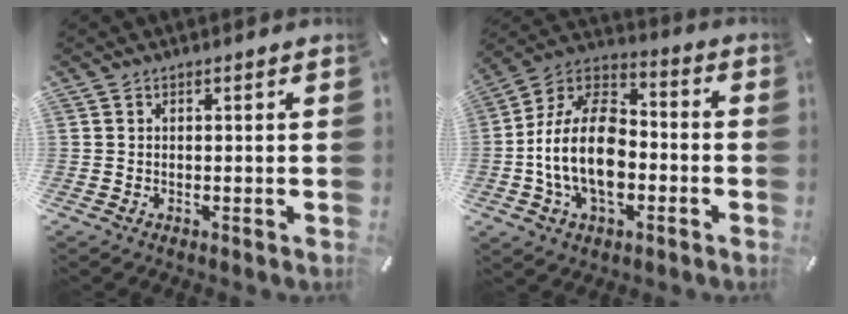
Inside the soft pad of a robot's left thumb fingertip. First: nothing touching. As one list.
[{"total": 18.1, "force": [-4.6, 11.6, 13.0], "torque": [-0.277, 0.024, -0.087]}]